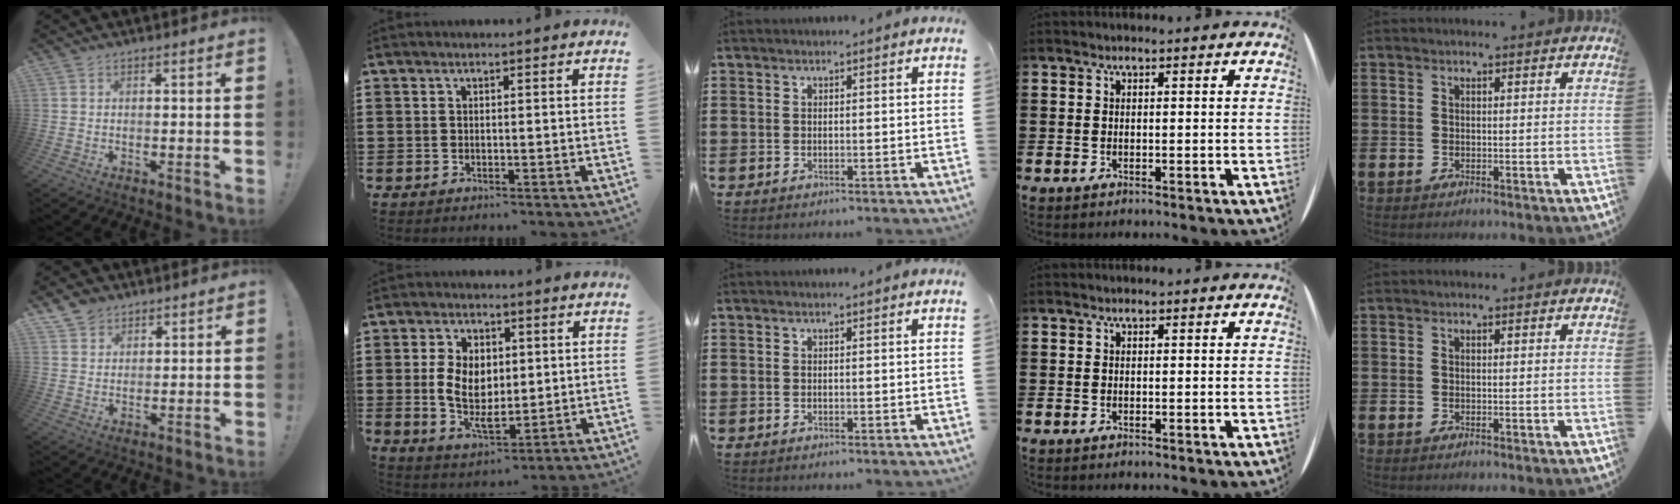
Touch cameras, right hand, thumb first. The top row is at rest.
{"thumb": {"total": 4.9, "force": [3.9, 3.0, 0.5], "torque": [-0.007, -0.024, 0.073]}, "index": {"total": 7.5, "force": [0.6, 4.9, 5.6], "torque": [-0.121, 0.008, 0.007]}}